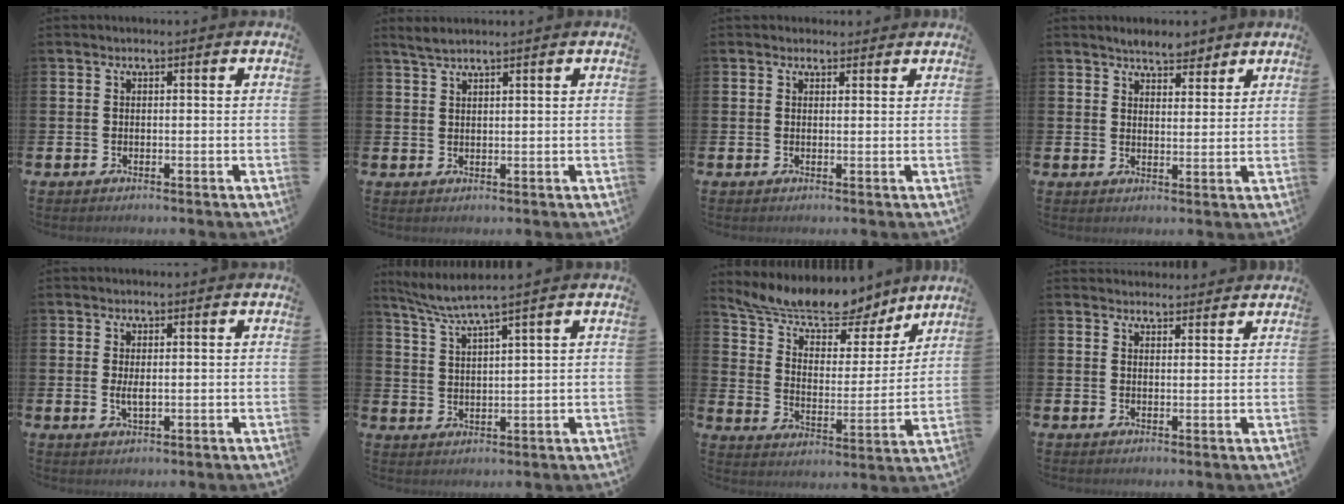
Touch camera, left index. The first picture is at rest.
{"total": 2.0, "force": [1.9, 0.1, 0.7], "torque": [-0.025, 0.006, 0.037]}
{"total": 1.4, "force": [1.2, 0.7, 0.0], "torque": [0.007, 0.001, 0.020]}
{"total": 4.3, "force": [4.0, 1.3, 0.4], "torque": [-0.009, -0.014, 0.074]}
{"total": 1.9, "force": [0.2, 0.6, 1.8], "torque": [-0.025, -0.004, 0.001]}
{"total": 4.7, "force": [4.2, -0.8, 1.9], "torque": [-0.058, -0.020, 0.072]}
{"total": 10.7, "force": [9.9, 3.1, 2.7], "torque": [-0.093, -0.068, 0.170]}
{"total": 2.6, "force": [2.5, 0.6, -0.2], "torque": [0.007, -0.014, 0.044]}